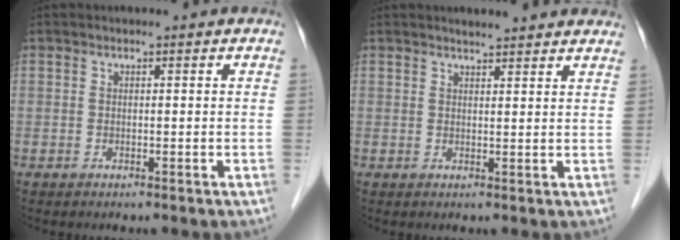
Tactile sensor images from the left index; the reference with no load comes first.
{"total": 13.1, "force": [12.3, 1.9, 3.8], "torque": [-0.027, -0.007, 0.128]}